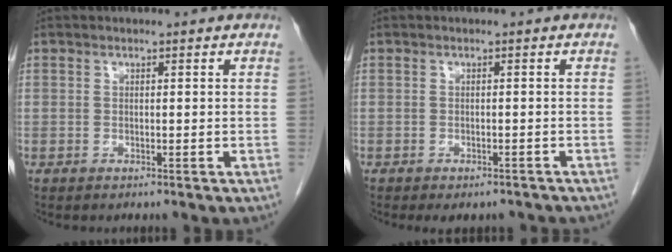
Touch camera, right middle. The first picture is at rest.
{"total": 4.9, "force": [-4.2, 2.0, 1.5], "torque": [-0.008, -0.003, -0.050]}